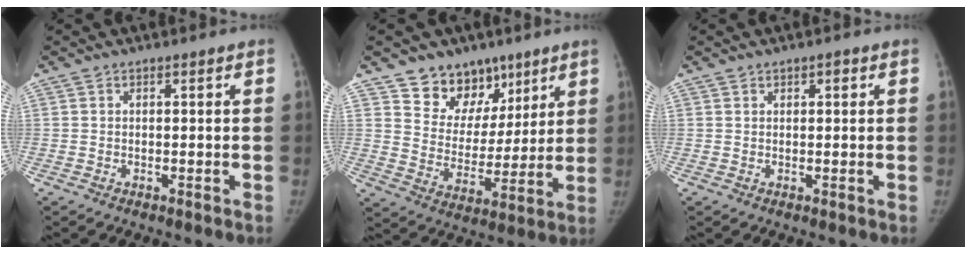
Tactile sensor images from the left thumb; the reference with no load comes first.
{"total": 12.9, "force": [8.6, 8.9, 3.5], "torque": [-0.002, -0.050, 0.151]}
{"total": 1.2, "force": [0.6, 0.7, 0.8], "torque": [-0.003, 0.000, 0.005]}